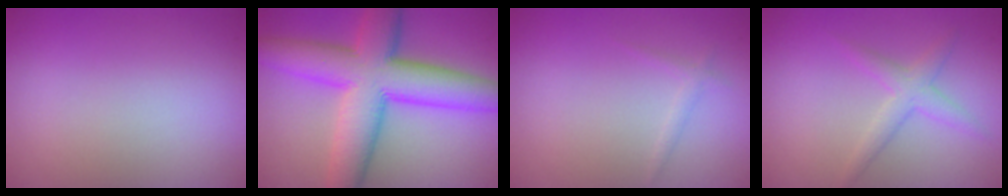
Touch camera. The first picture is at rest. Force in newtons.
{"total": 11.3, "press": 11.3, "slide": 0.2}
{"total": 0.8, "press": 0.8, "slide": 0.1}
{"total": 2.2, "press": 2.2, "slide": 0.1}